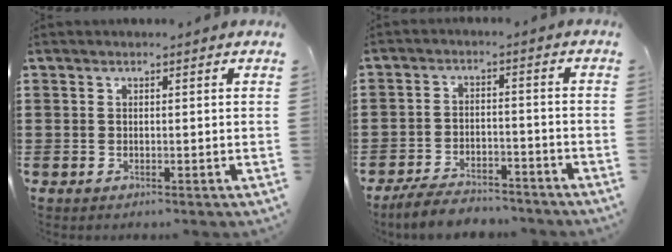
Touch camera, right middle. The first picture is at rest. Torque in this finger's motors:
{"motor_torque": [0.52, -0.26, 0.07, -0.01]}